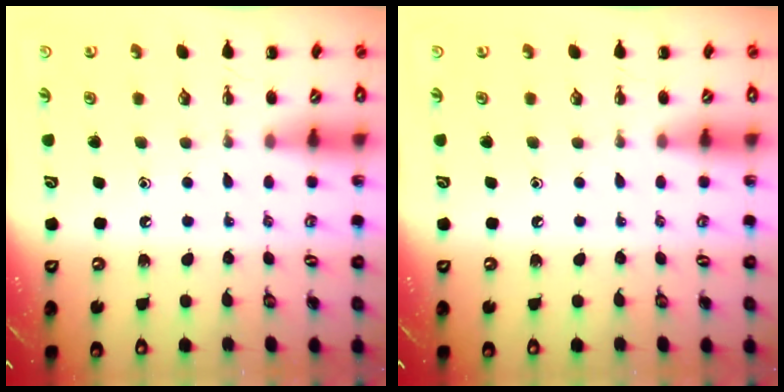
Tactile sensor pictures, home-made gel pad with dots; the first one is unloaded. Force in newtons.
{"total": 0.0}